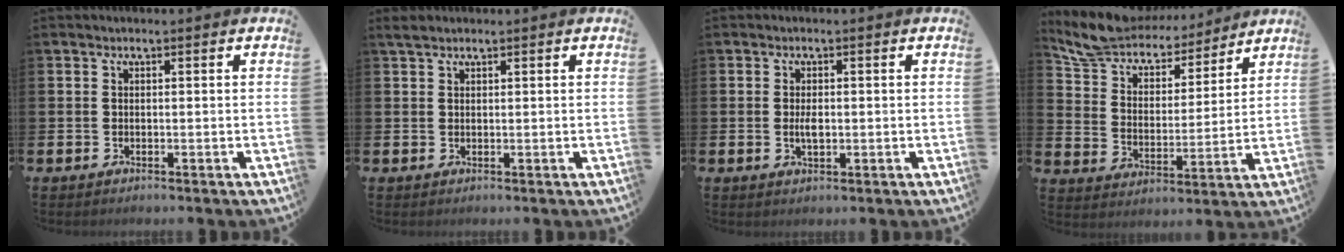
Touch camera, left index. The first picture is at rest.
{"total": 1.4, "force": [1.2, 0.5, 0.5], "torque": [-0.005, 0.004, 0.021]}
{"total": 2.0, "force": [-0.1, 0.9, 1.7], "torque": [-0.019, -0.004, -0.007]}
{"total": 8.1, "force": [7.5, 2.8, 1.0], "torque": [-0.054, -0.059, 0.132]}